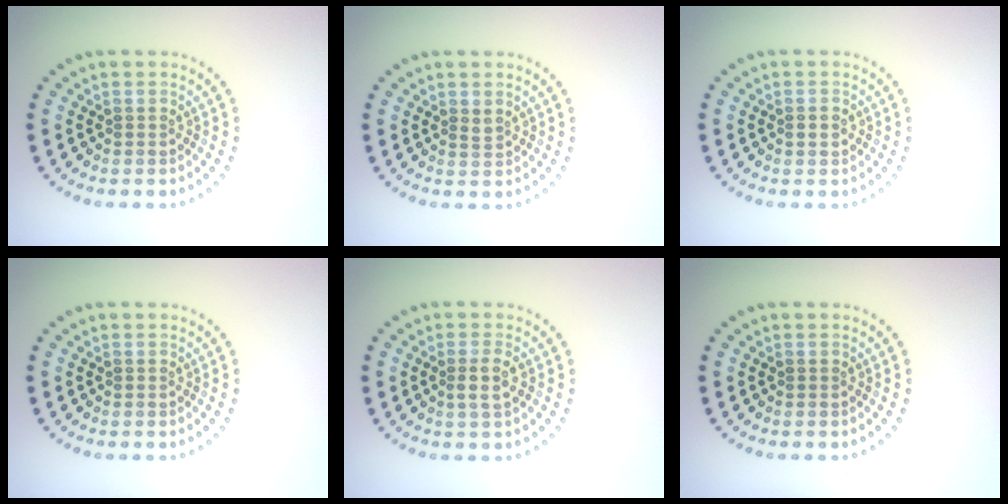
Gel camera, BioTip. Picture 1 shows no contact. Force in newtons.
{"total": 0.7, "press": 0.6, "slide": 0.3}
{"total": 1.2, "press": 1.2, "slide": 0.0}
{"total": 0.0}
{"total": 1.6, "press": 1.4, "slide": 0.8}
{"total": 0.0}